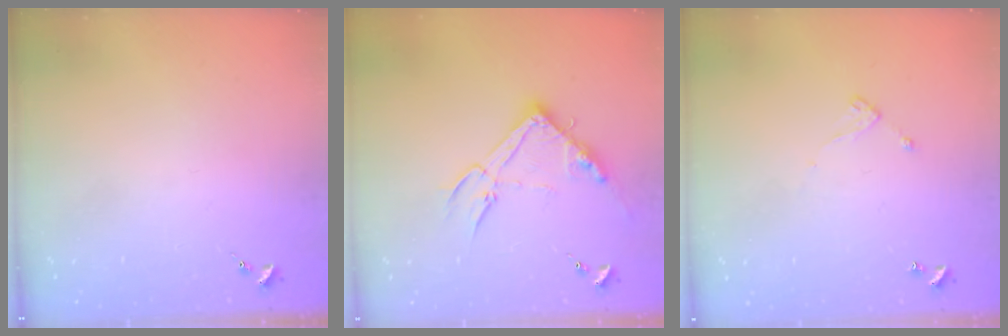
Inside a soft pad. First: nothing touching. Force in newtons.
{"total": 16.1, "press": 16.1, "slide": 0.6}
{"total": 5.8, "press": 5.8, "slide": 0.5}